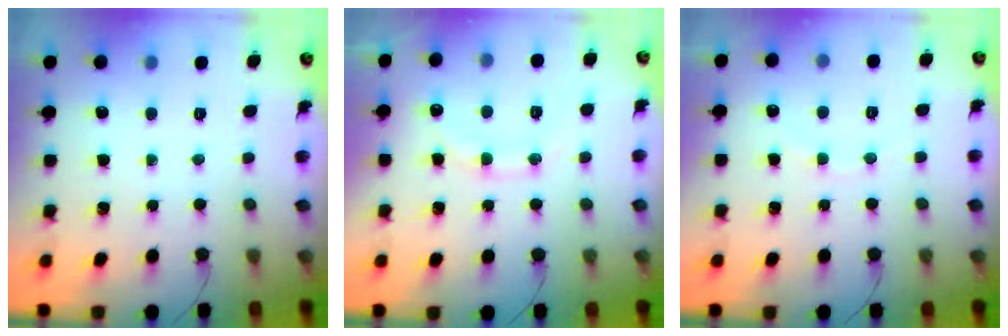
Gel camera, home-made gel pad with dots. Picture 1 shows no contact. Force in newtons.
{"total": 12.6, "press": 12.6, "slide": 1.0}
{"total": 4.7, "press": 4.4, "slide": 1.6}